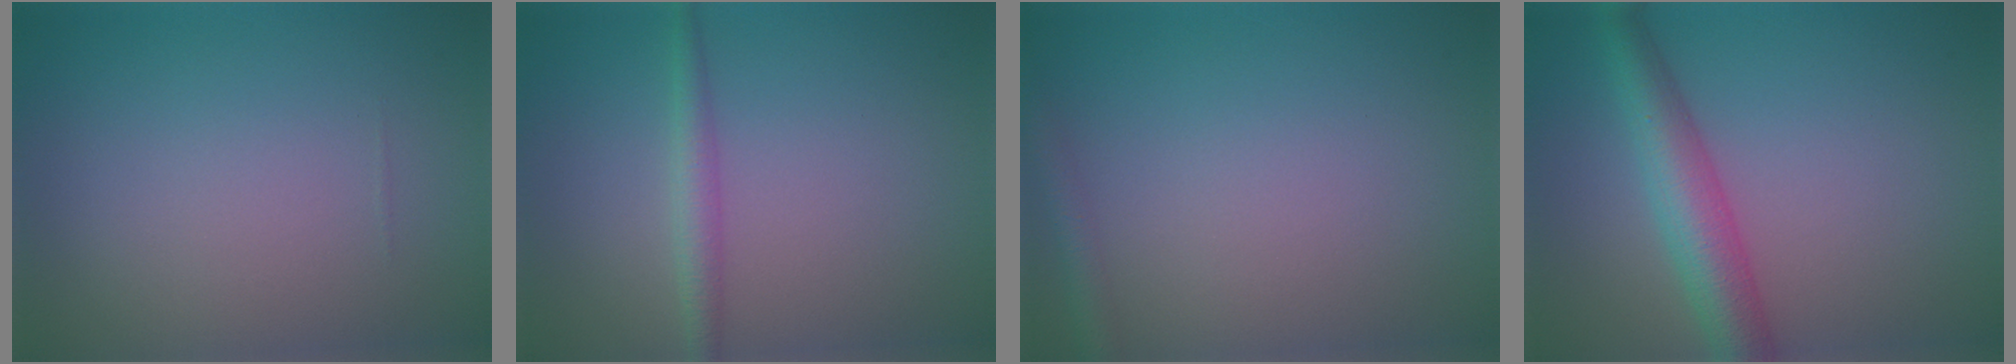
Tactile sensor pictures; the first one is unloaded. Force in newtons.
{"total": 1.9, "press": 1.9, "slide": 0.0}
{"total": 2.1, "press": 2.1, "slide": 0.1}
{"total": 5.1, "press": 5.1, "slide": 0.1}